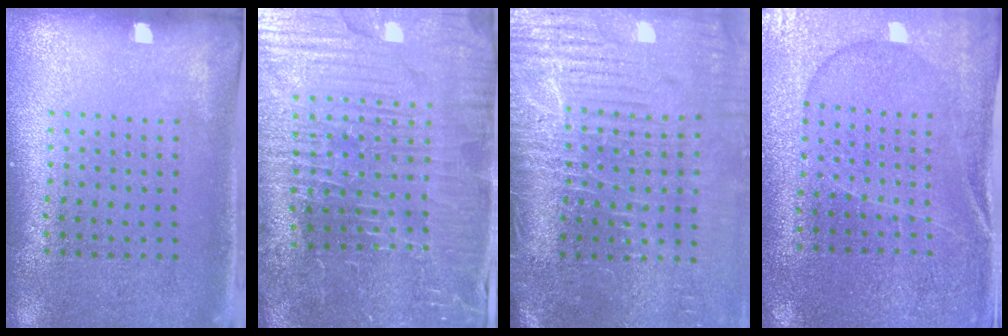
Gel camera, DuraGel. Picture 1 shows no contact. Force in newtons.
{"total": 4.6, "press": 4.6, "slide": 0.9}
{"total": 5.0, "press": 4.3, "slide": 2.6}
{"total": 1.1, "press": 1.1, "slide": 0.4}